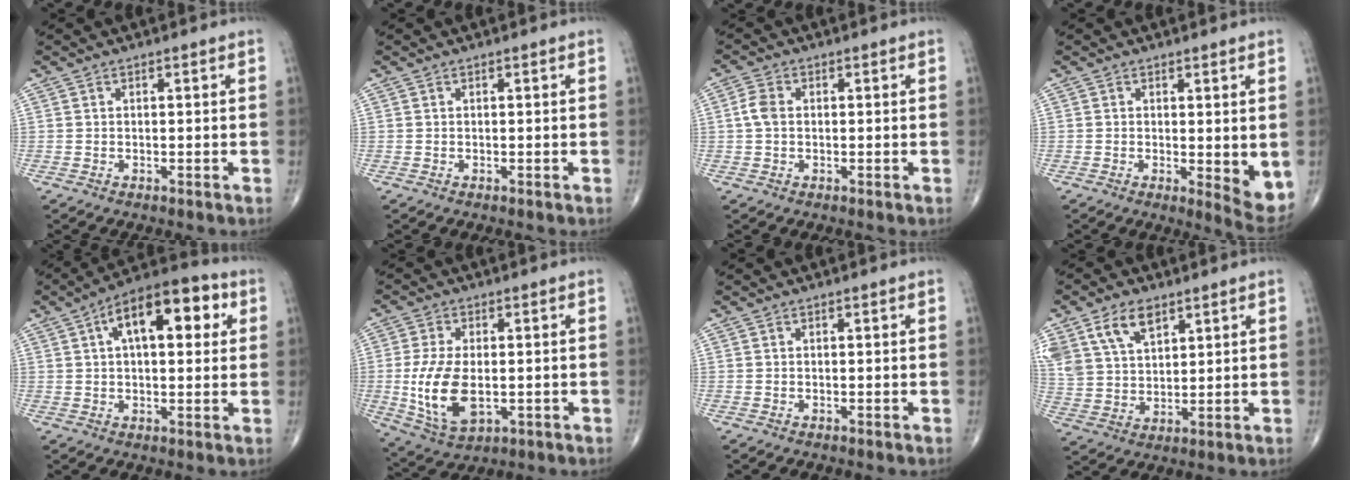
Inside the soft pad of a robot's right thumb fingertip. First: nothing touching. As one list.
[{"total": 0.0}, {"total": 3.1, "force": [0.1, 2.2, 2.3], "torque": [-0.052, 0.007, -0.003]}, {"total": 6.0, "force": [-0.1, 1.9, 5.7], "torque": [-0.069, -0.017, 0.002]}, {"total": 15.3, "force": [4.7, 7.2, 12.6], "torque": [-0.164, 0.026, 0.063]}, {"total": 12.2, "force": [-1.3, 6.7, 10.1], "torque": [-0.203, -0.011, -0.011]}, {"total": 0.0}, {"total": 11.3, "force": [6.4, 6.7, 6.5], "torque": [-0.117, -0.016, 0.132]}]